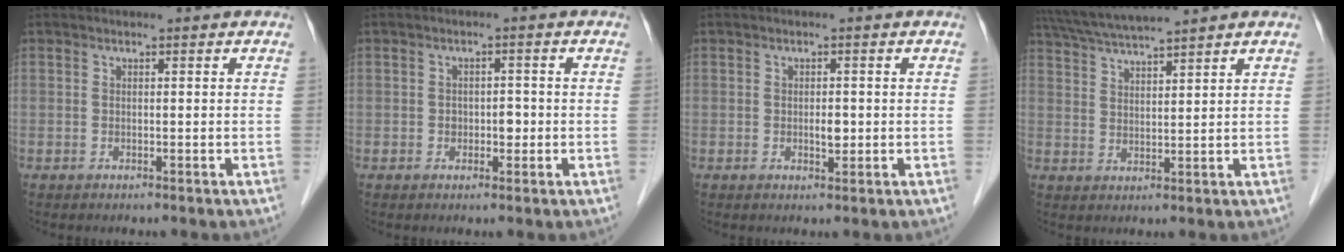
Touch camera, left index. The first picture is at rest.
{"total": 2.1, "force": [-0.5, 1.4, 1.5], "torque": [-0.019, 0.005, -0.004]}
{"total": 1.7, "force": [-0.2, 0.8, 1.4], "torque": [-0.024, -0.002, 0.000]}
{"total": 8.2, "force": [7.4, -1.0, 3.4], "torque": [-0.066, 0.024, 0.132]}